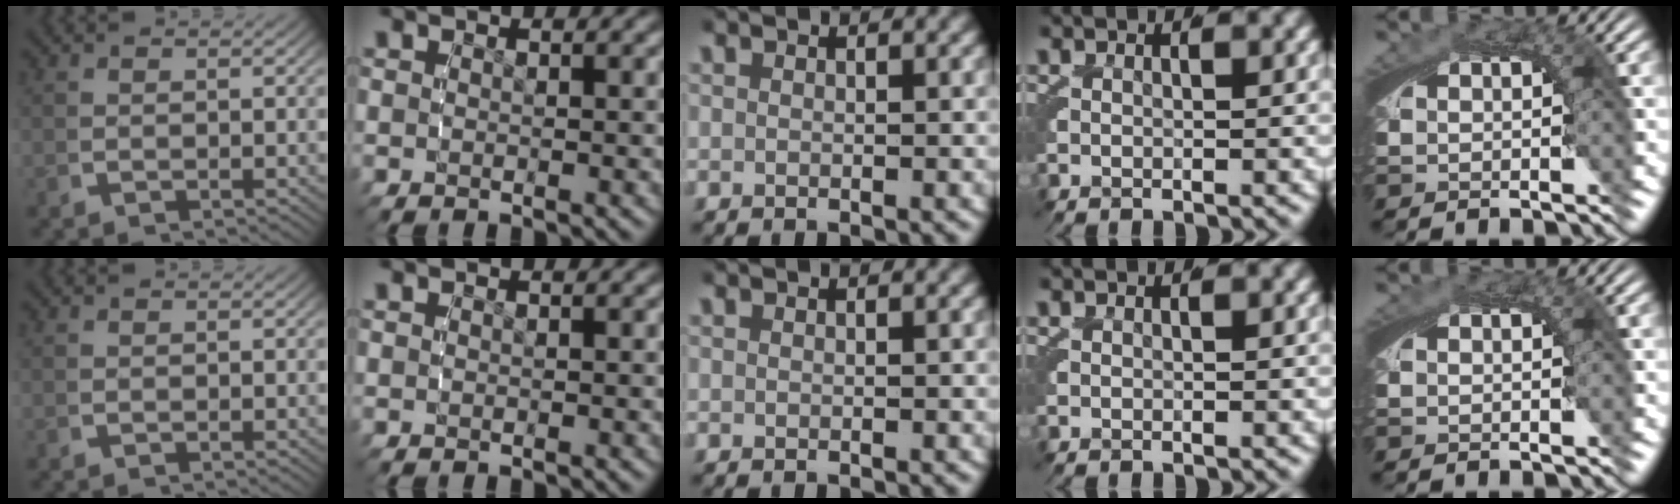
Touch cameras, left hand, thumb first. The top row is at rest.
{"little": {"total": 0.5, "force": [0.2, 0.2, 0.4], "torque": [-0.007, 0.000, 0.003]}}